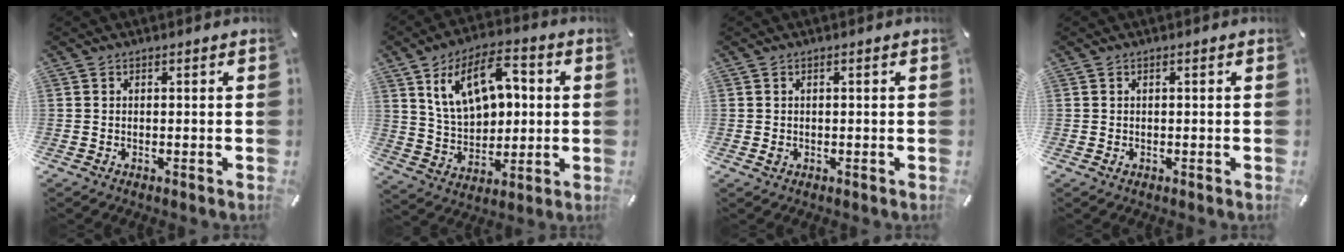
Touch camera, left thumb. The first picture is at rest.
{"total": 15.4, "force": [5.7, 10.2, 10.0], "torque": [-0.174, -0.003, 0.105]}
{"total": 0.9, "force": [-0.1, 0.6, 0.7], "torque": [-0.013, 0.002, -0.003]}
{"total": 0.7, "force": [-0.1, 0.3, 0.6], "torque": [-0.010, 0.001, -0.002]}